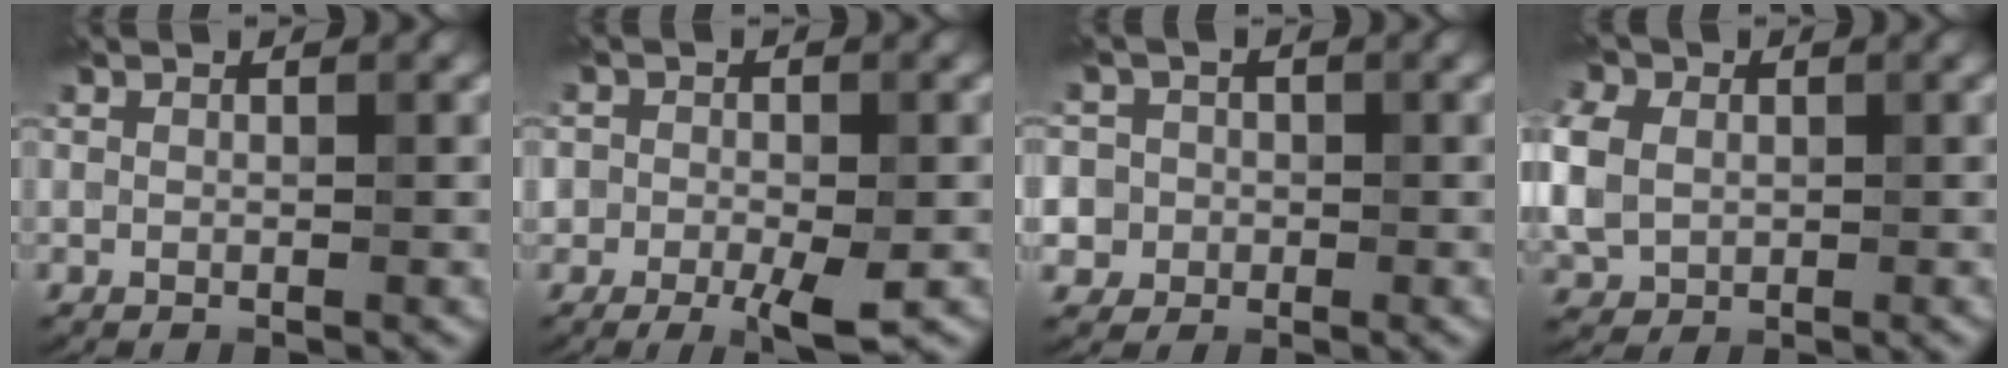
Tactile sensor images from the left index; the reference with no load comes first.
{"total": 4.6, "force": [-2.0, 2.5, 3.4], "torque": [-0.050, -0.006, -0.035]}
{"total": 6.0, "force": [-0.3, 5.7, 1.6], "torque": [-0.025, 0.023, -0.032]}
{"total": 7.9, "force": [0.9, 6.3, 4.7], "torque": [-0.117, 0.020, -0.004]}